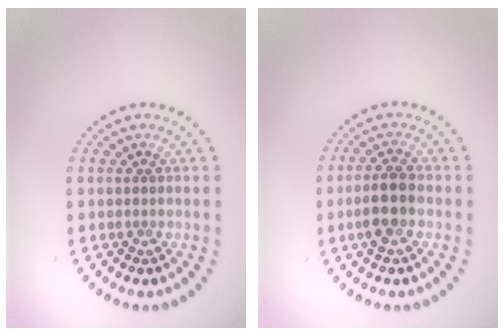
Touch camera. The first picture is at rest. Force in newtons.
{"total": 2.9, "press": 2.8, "slide": 1.0}